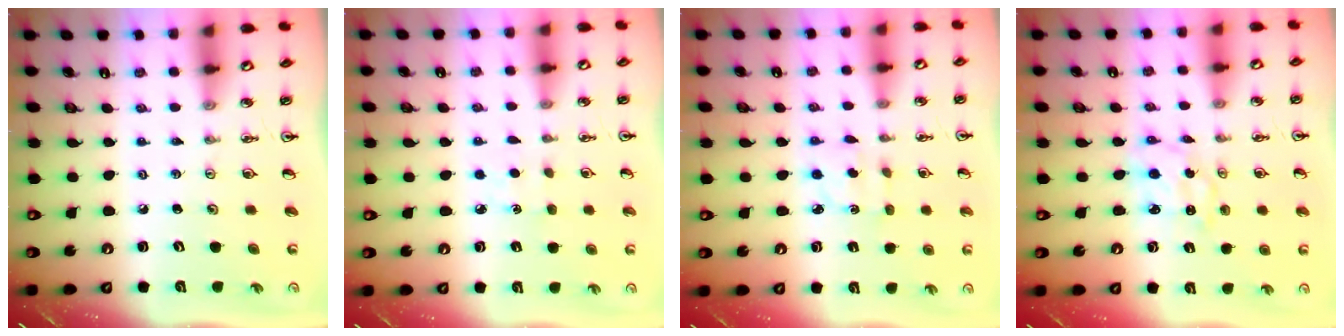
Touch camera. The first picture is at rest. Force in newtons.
{"total": 3.6, "press": 3.5, "slide": 0.4}
{"total": 2.9, "press": 2.8, "slide": 0.8}
{"total": 2.3, "press": 2.3, "slide": 0.2}